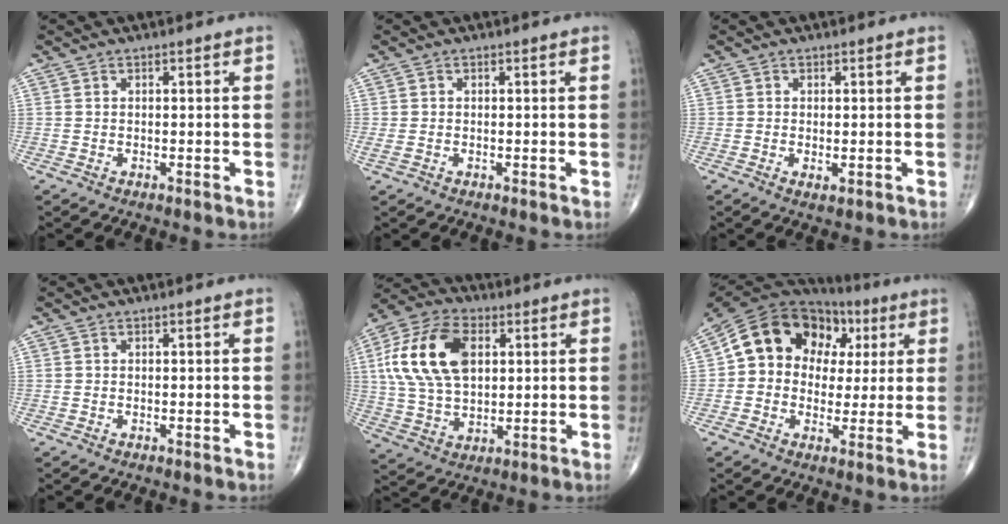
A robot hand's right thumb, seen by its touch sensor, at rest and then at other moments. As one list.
[{"total": 1.5, "force": [-0.3, 0.8, 1.2], "torque": [-0.038, 0.000, -0.004]}, {"total": 1.6, "force": [-0.3, 0.7, 1.4], "torque": [-0.028, -0.005, -0.004]}, {"total": 0.0}, {"total": 17.7, "force": [4.1, 10.6, 13.5], "torque": [-0.256, 0.006, 0.073]}, {"total": 17.8, "force": [3.8, 14.0, 10.3], "torque": [-0.141, 0.037, 0.059]}]